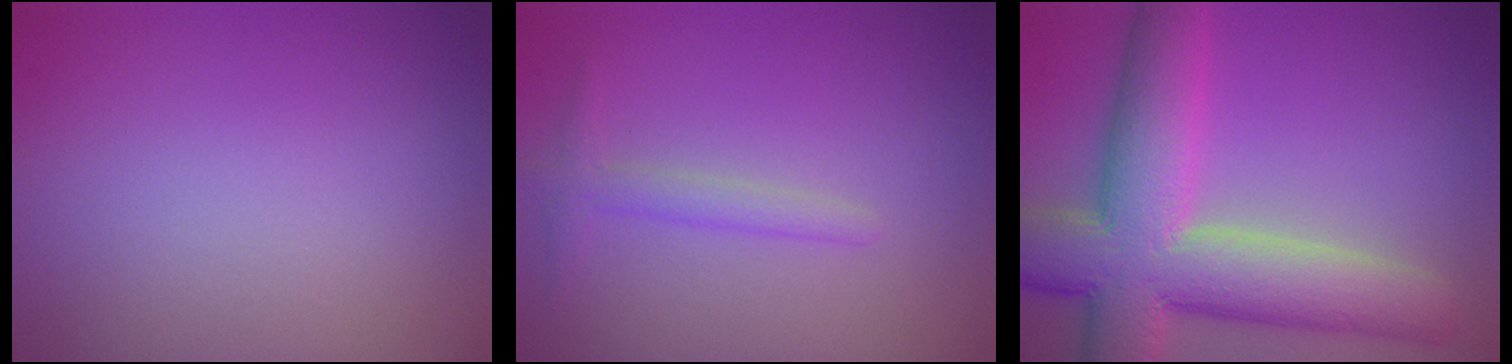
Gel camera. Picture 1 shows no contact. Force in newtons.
{"total": 1.6, "press": 1.6, "slide": 0.1}
{"total": 11.4, "press": 11.3, "slide": 0.8}